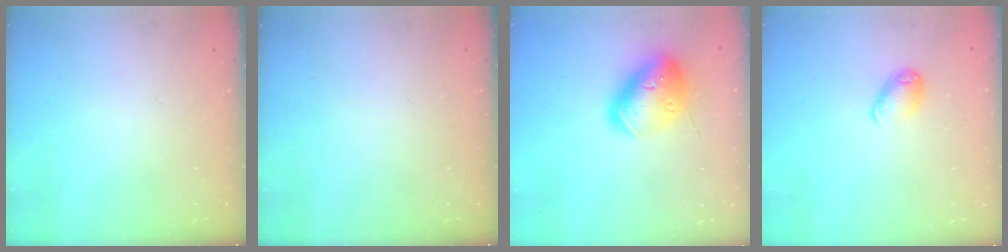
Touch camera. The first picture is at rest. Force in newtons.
{"total": 0.0}
{"total": 16.2, "press": 16.0, "slide": 2.7}
{"total": 8.6, "press": 8.5, "slide": 1.3}